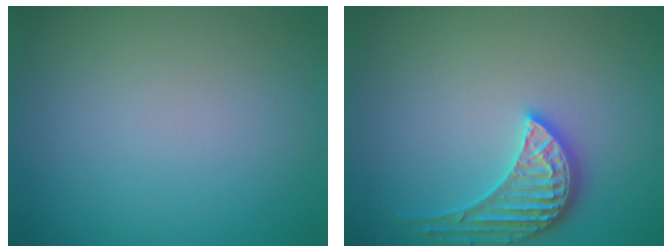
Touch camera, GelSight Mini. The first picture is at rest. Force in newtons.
{"total": 3.4, "press": 3.3, "slide": 0.6}